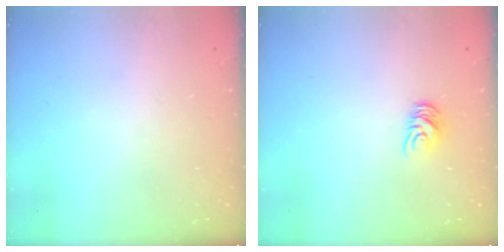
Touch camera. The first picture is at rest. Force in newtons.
{"total": 7.5, "press": 7.5, "slide": 0.5}